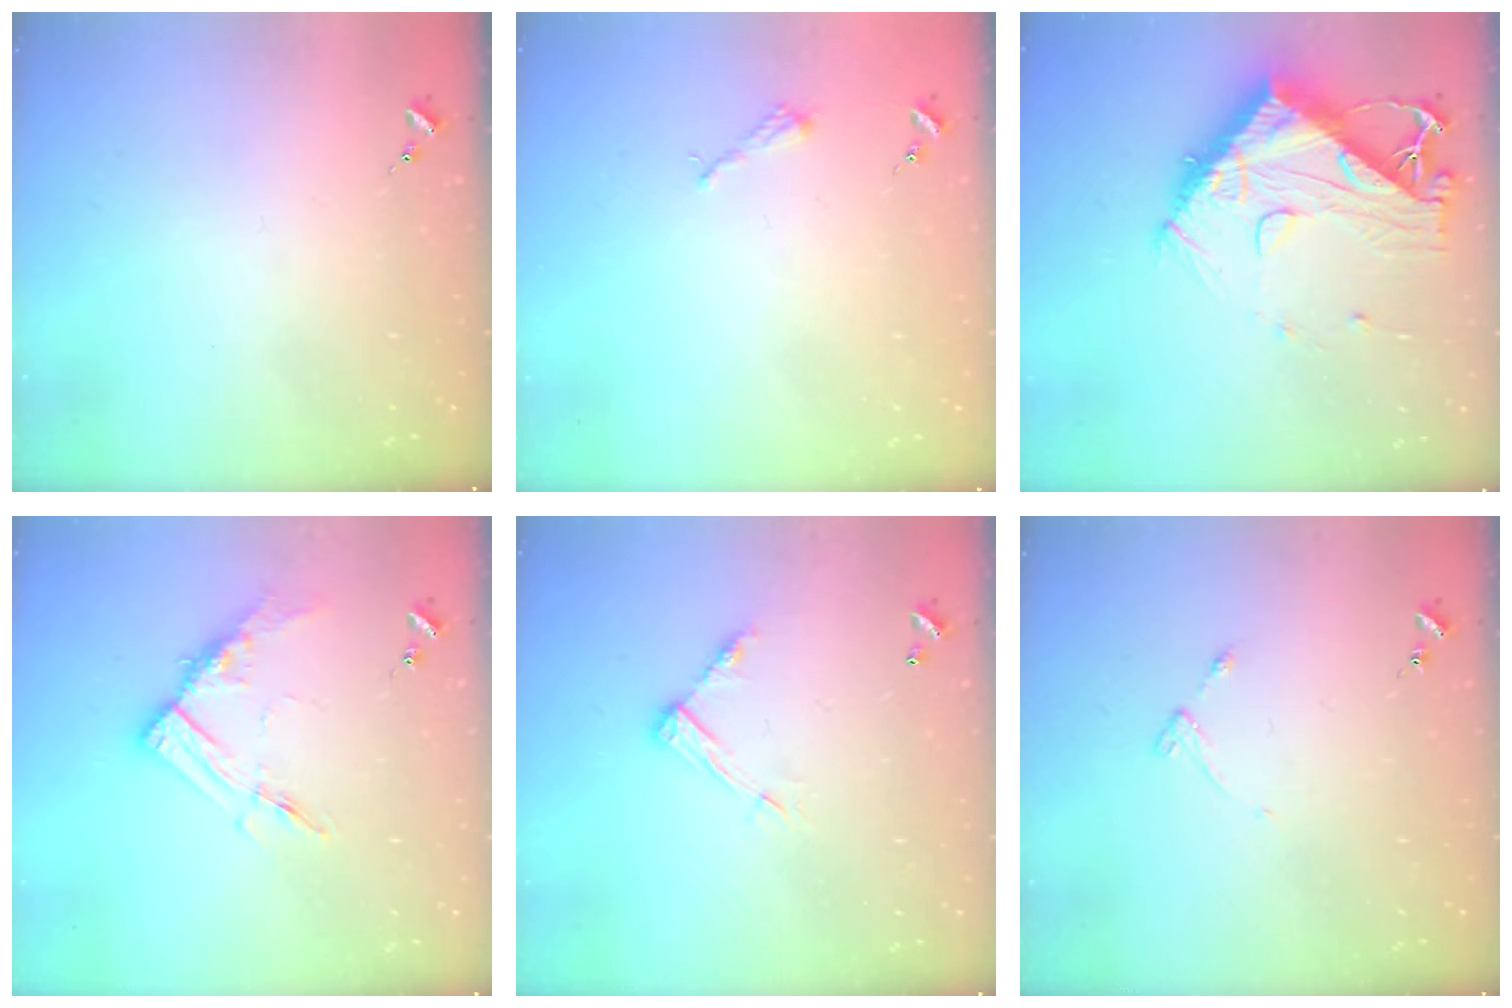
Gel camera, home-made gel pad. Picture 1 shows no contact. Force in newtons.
{"total": 2.2, "press": 2.2, "slide": 0.3}
{"total": 14.2, "press": 14.1, "slide": 1.2}
{"total": 11.9, "press": 11.9, "slide": 0.6}
{"total": 9.2, "press": 9.2, "slide": 0.1}
{"total": 4.7, "press": 4.6, "slide": 0.6}